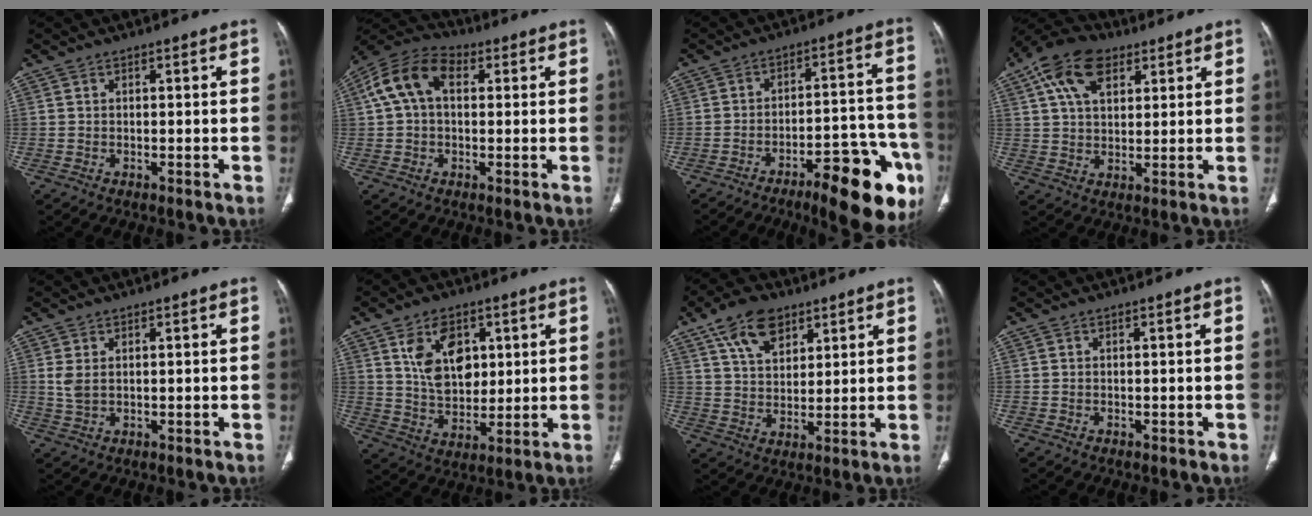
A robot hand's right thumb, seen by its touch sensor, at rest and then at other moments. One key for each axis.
{"total": 11.1, "fx": 2.4, "fy": 7.2, "fz": 8.0, "tx": -0.153, "ty": 0.035, "tz": 0.035}
{"total": 18.6, "fx": -10.2, "fy": 5.9, "fz": 14.4, "tx": -0.135, "ty": 0.070, "tz": -0.138}
{"total": 12.3, "fx": 5.8, "fy": 7.2, "fz": 8.1, "tx": -0.138, "ty": 0.001, "tz": 0.098}
{"total": 2.5, "fx": 0.7, "fy": 1.3, "fz": 2.0, "tx": -0.046, "ty": 0.001, "tz": 0.021}
{"total": 11.4, "fx": 4.0, "fy": 7.5, "fz": 7.6, "tx": -0.096, "ty": -0.020, "tz": 0.081}
{"total": 10.3, "fx": 6.1, "fy": 5.8, "fz": 5.9, "tx": -0.086, "ty": -0.021, "tz": 0.112}
{"total": 0.5, "fx": -0.4, "fy": 0.3, "fz": 0.2, "tx": -0.011, "ty": 0.001, "tz": -0.003}